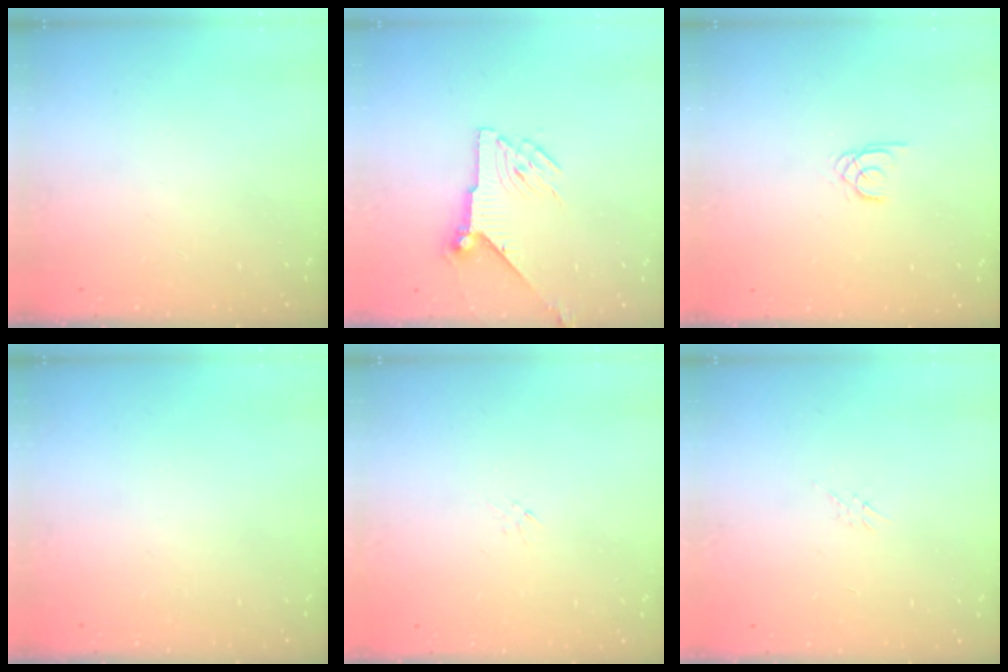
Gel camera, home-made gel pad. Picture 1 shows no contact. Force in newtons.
{"total": 7.6, "press": 7.6, "slide": 0.1}
{"total": 1.3, "press": 1.3, "slide": 0.1}
{"total": 0.0}
{"total": 0.0}
{"total": 2.6, "press": 2.6, "slide": 0.2}